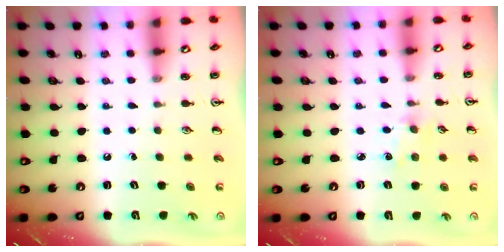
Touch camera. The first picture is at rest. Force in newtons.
{"total": 2.0, "press": 2.0, "slide": 0.4}